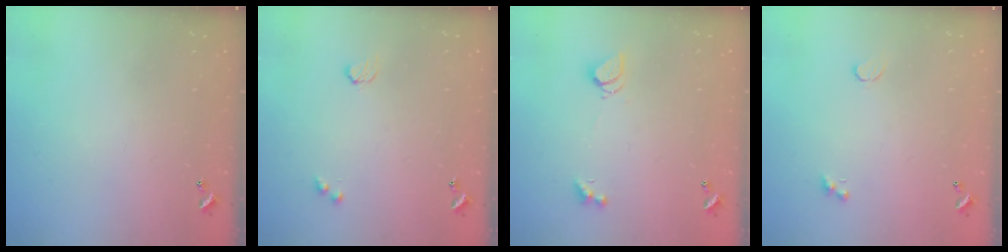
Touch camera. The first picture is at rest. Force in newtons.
{"total": 2.9, "press": 2.9, "slide": 0.5}
{"total": 2.5, "press": 2.5, "slide": 0.6}
{"total": 0.8, "press": 0.7, "slide": 0.4}